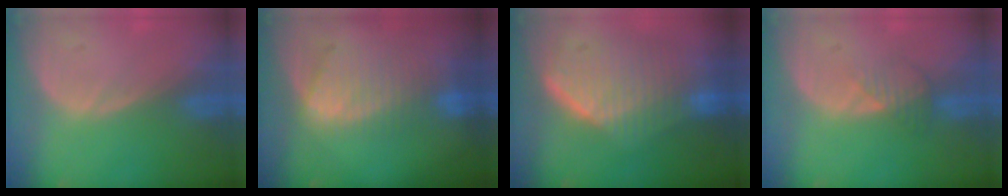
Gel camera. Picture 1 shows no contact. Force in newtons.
{"total": 8.4, "press": 7.7, "slide": 3.5}
{"total": 9.8, "press": 9.0, "slide": 3.8}
{"total": 2.7, "press": 2.7, "slide": 0.3}